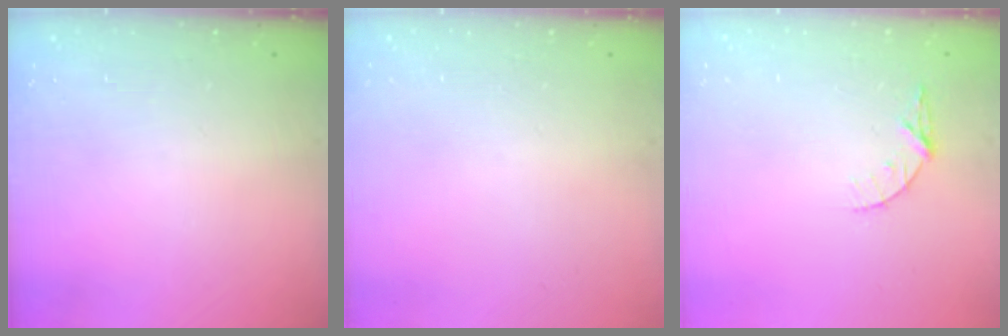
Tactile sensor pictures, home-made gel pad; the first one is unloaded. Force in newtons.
{"total": 0.0}
{"total": 4.7, "press": 4.7, "slide": 0.5}